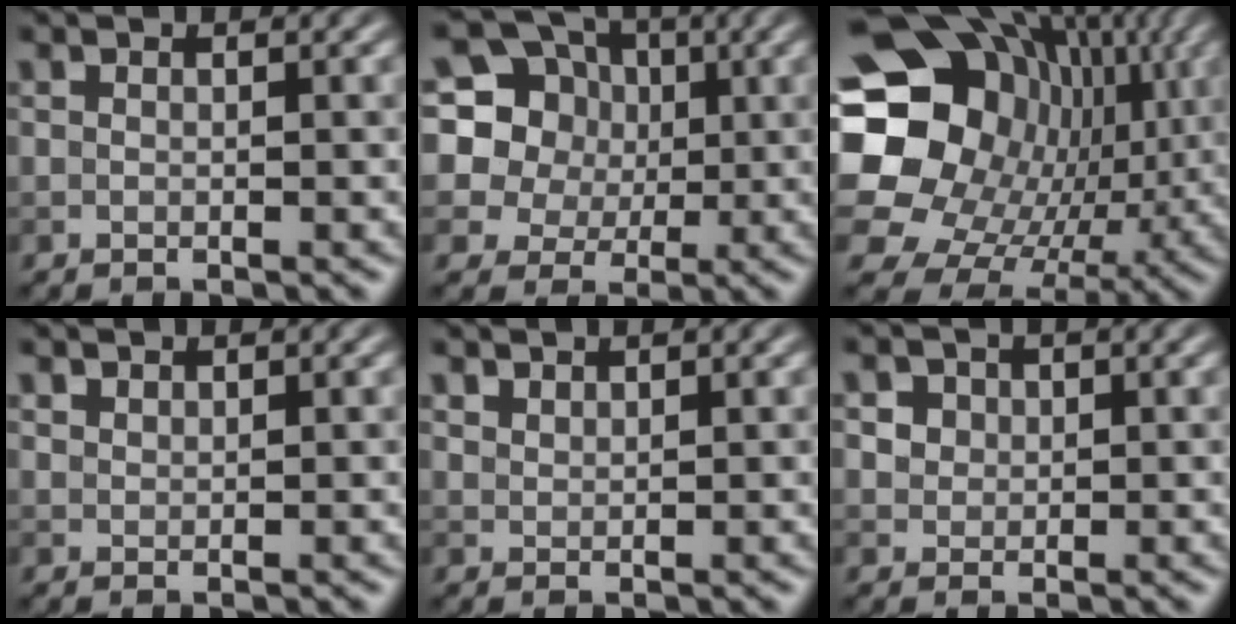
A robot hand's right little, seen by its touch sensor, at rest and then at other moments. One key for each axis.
{"total": 12.9, "fx": 4.8, "fy": 10.9, "fz": 4.9, "tx": -0.145, "ty": 0.053, "tz": 0.074}
{"total": 20.6, "fx": 3.8, "fy": 17.5, "fz": 10.0, "tx": -0.191, "ty": -0.003, "tz": 0.070}
{"total": 0.7, "fx": 0.7, "fy": -0.2, "fz": -0.2, "tx": 0.003, "ty": 0.000, "tz": 0.018}
{"total": 1.1, "fx": 1.0, "fy": -0.2, "fz": -0.1, "tx": -0.001, "ty": 0.000, "tz": 0.024}
{"total": 2.6, "fx": 1.3, "fy": 2.0, "fz": 1.1, "tx": -0.021, "ty": 0.004, "tz": 0.020}